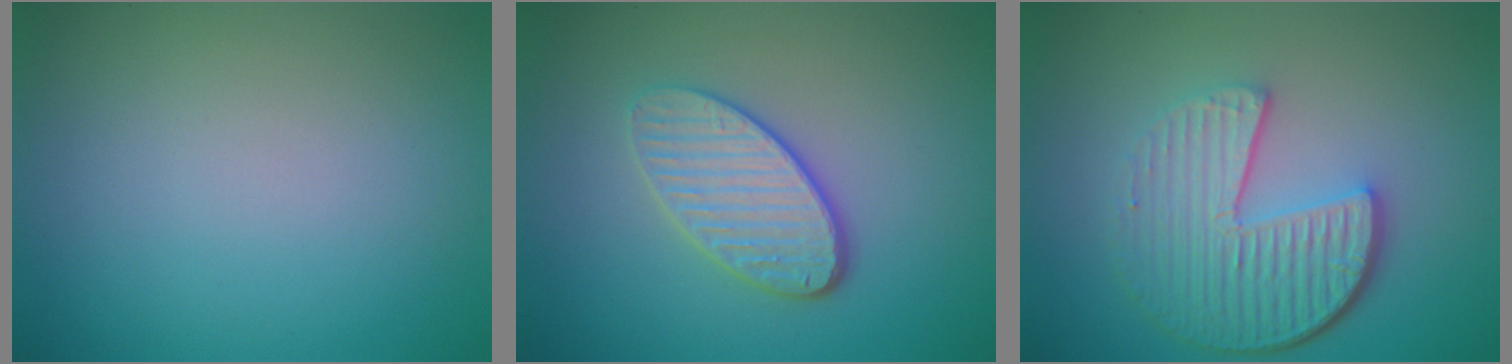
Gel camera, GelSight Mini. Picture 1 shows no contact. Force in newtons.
{"total": 4.0, "press": 3.3, "slide": 2.4}
{"total": 6.3, "press": 4.5, "slide": 4.5}